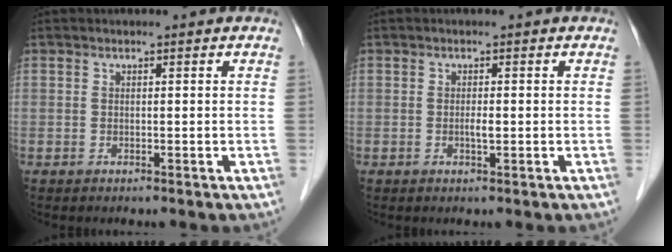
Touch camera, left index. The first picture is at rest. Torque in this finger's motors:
{"motor_torque": [0.27, 0.17, 0.09, 0.02]}